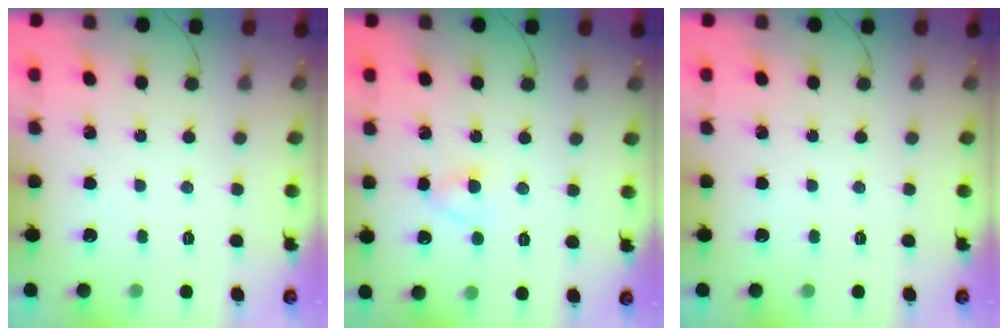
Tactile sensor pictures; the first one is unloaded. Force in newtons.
{"total": 2.8, "press": 2.5, "slide": 1.2}
{"total": 0.0}